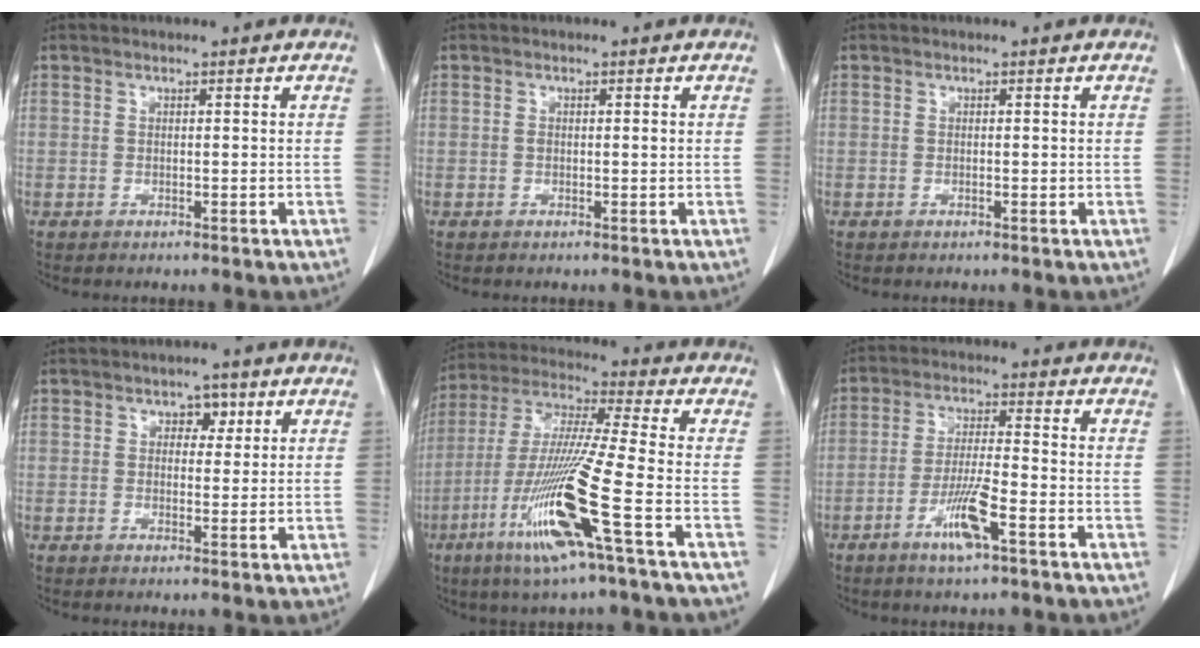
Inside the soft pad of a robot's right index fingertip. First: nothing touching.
{"total": 0.9, "force": [0.0, 0.3, 0.8], "torque": [-0.016, 0.000, 0.002]}
{"total": 0.0}
{"total": 2.6, "force": [1.1, 1.8, 1.6], "torque": [-0.015, 0.006, 0.013]}
{"total": 16.0, "force": [-6.5, -1.0, 14.6], "torque": [-0.306, -0.025, -0.127]}
{"total": 7.2, "force": [-3.7, 0.4, 6.2], "torque": [-0.122, -0.007, -0.069]}